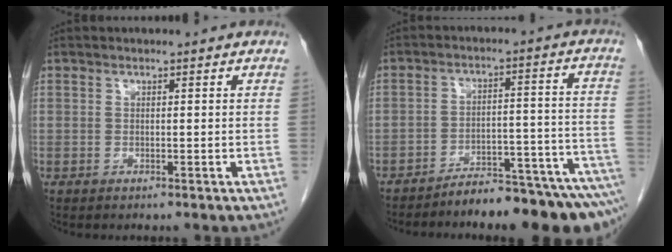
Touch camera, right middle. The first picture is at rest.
{"total": 13.5, "force": [-12.0, 1.1, 6.1], "torque": [-0.050, 0.038, -0.167]}